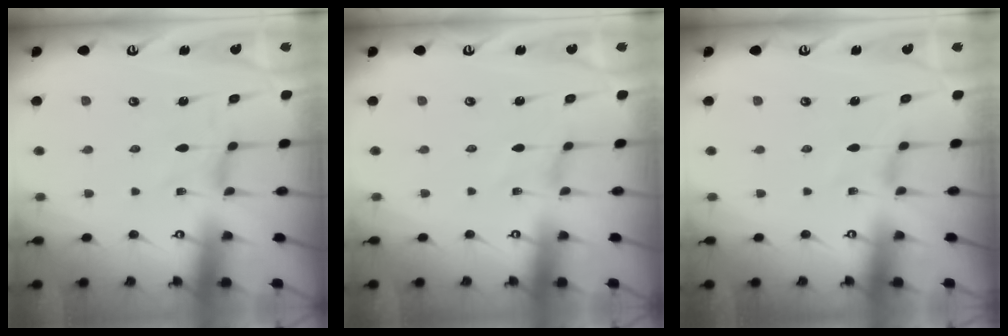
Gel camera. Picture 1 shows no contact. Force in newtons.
{"total": 0.7, "press": 0.6, "slide": 0.1}
{"total": 0.7, "press": 0.7, "slide": 0.3}